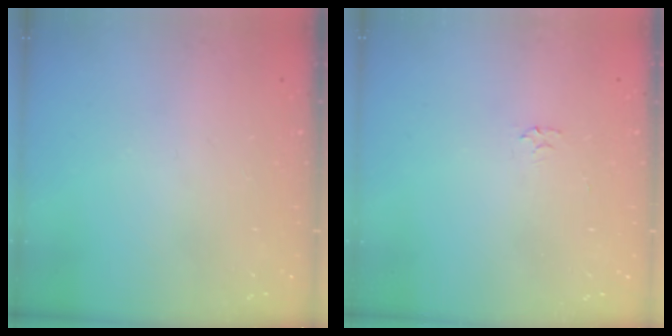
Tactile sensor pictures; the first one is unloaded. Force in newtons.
{"total": 2.3, "press": 2.3, "slide": 0.4}